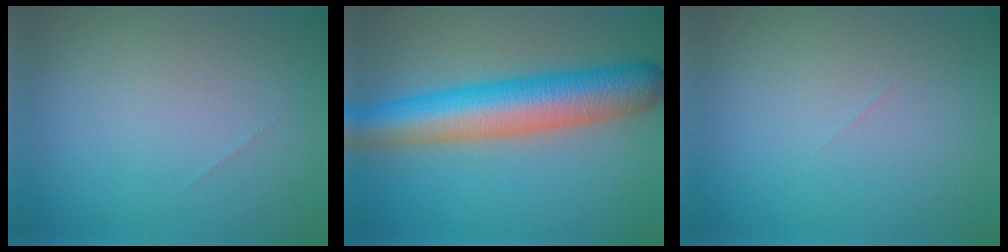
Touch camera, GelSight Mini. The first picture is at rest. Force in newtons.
{"total": 8.9, "press": 8.9, "slide": 0.3}
{"total": 0.0}